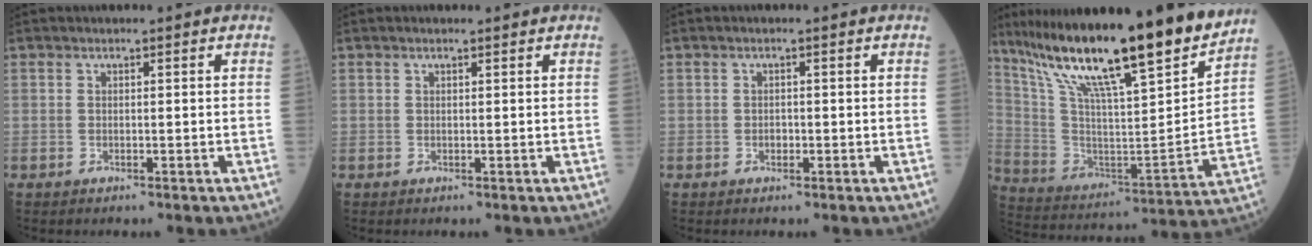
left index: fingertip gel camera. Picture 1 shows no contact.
{"total": 0.6, "force": [0.4, 0.0, 0.3], "torque": [-0.012, 0.003, 0.007]}
{"total": 0.8, "force": [-0.3, 0.6, 0.6], "torque": [-0.010, 0.001, -0.006]}
{"total": 24.9, "force": [19.9, 1.3, 14.9], "torque": [-0.262, -0.023, 0.328]}